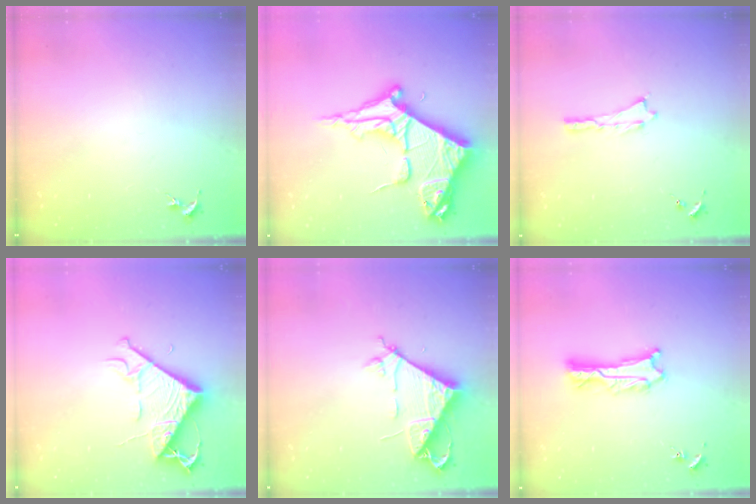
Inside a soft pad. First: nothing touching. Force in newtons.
{"total": 10.6, "press": 10.5, "slide": 1.3}
{"total": 0.0}
{"total": 8.0, "press": 7.9, "slide": 0.8}
{"total": 7.3, "press": 7.3, "slide": 0.8}
{"total": 2.2, "press": 2.2, "slide": 0.2}